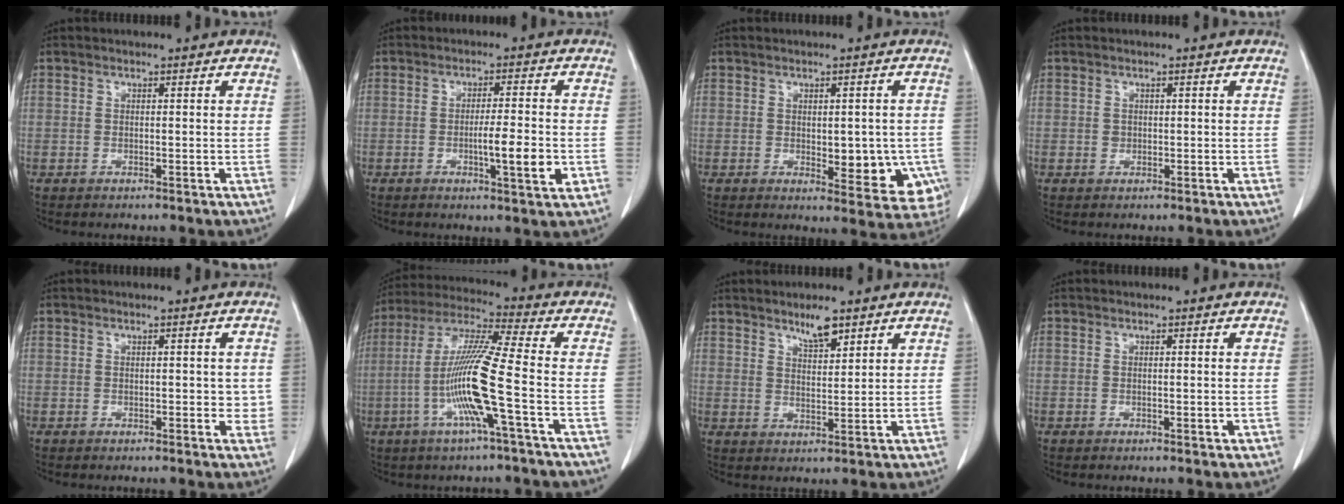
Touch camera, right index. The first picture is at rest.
{"total": 6.4, "force": [-1.5, 0.4, 6.2], "torque": [-0.094, -0.005, -0.022]}
{"total": 10.4, "force": [-2.4, 5.0, 8.8], "torque": [-0.091, -0.002, -0.018]}
{"total": 0.8, "force": [0.1, 0.7, 0.3], "torque": [-0.002, 0.003, 0.005]}
{"total": 2.4, "force": [0.1, 1.4, 2.0], "torque": [-0.013, 0.001, 0.000]}
{"total": 13.2, "force": [-3.5, -0.9, 12.7], "torque": [-0.255, -0.002, -0.075]}
{"total": 4.3, "force": [3.2, 1.0, 2.6], "torque": [-0.048, -0.003, 0.058]}
{"total": 0.9, "force": [-0.1, 0.3, 0.9], "torque": [-0.010, -0.001, 0.002]}